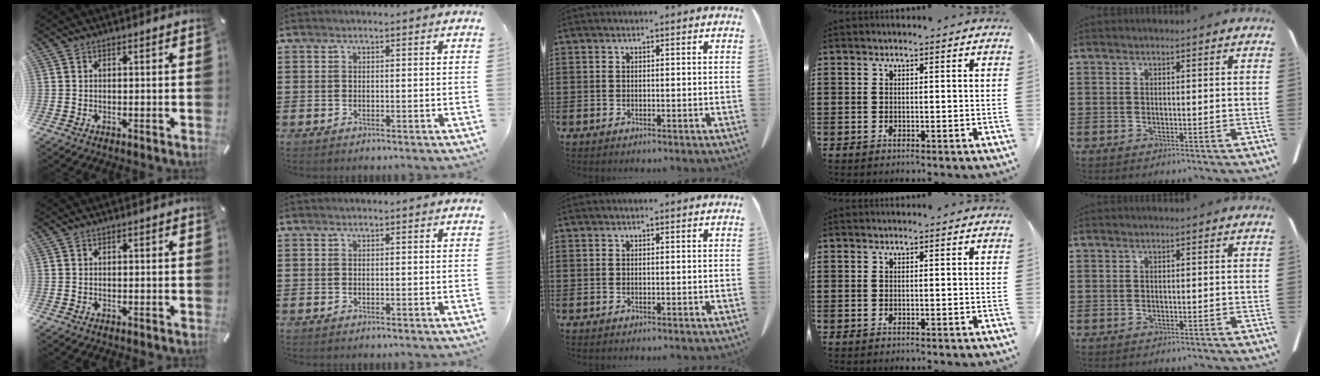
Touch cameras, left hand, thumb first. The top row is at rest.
{}